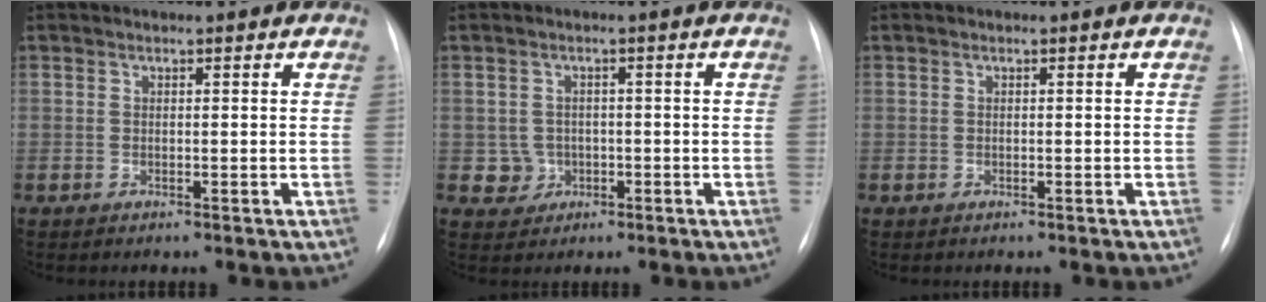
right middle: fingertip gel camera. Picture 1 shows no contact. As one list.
[{"total": 2.7, "force": [-0.6, 2.7, 0.3], "torque": [0.003, 0.007, -0.005]}, {"total": 0.0}]